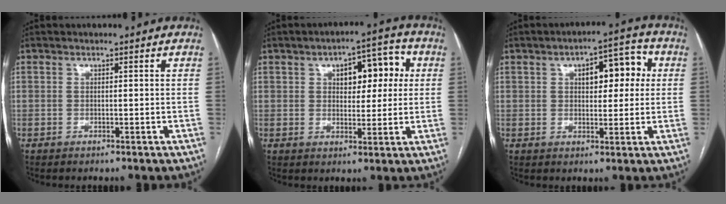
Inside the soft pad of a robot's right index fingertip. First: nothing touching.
{"total": 8.5, "force": [2.4, 4.2, 7.0], "torque": [-0.086, 0.031, 0.035]}
{"total": 8.1, "force": [2.1, 3.7, 6.9], "torque": [-0.086, 0.030, 0.029]}